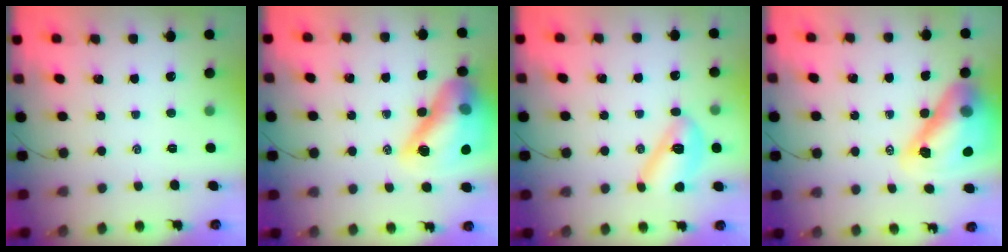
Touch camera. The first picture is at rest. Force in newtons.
{"total": 20.3, "press": 19.9, "slide": 4.0}
{"total": 10.5, "press": 10.5, "slide": 0.3}
{"total": 18.0, "press": 17.2, "slide": 5.2}